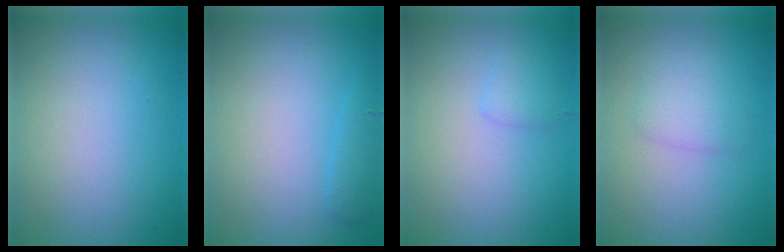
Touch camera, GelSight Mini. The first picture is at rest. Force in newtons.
{"total": 1.2, "press": 1.2, "slide": 0.1}
{"total": 1.1, "press": 1.1, "slide": 0.1}
{"total": 2.1, "press": 2.1, "slide": 0.1}